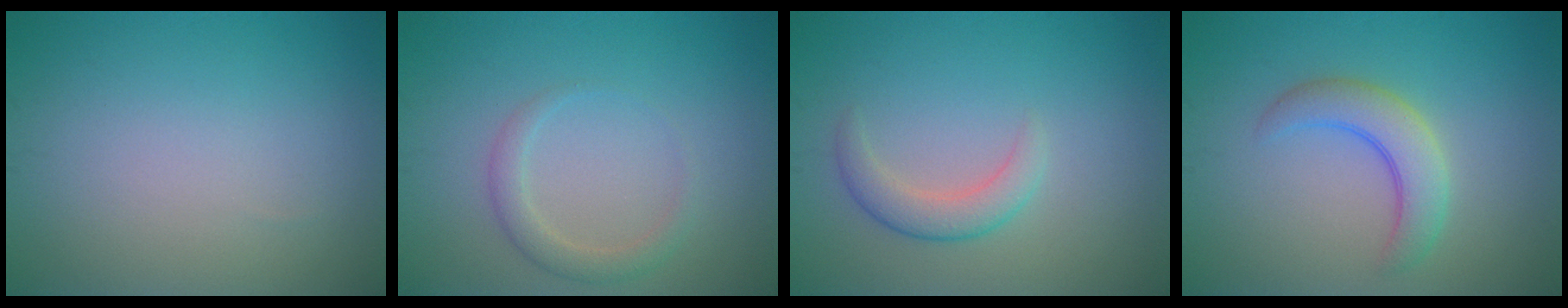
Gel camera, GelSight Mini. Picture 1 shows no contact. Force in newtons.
{"total": 1.9, "press": 1.9, "slide": 0.2}
{"total": 2.4, "press": 2.4, "slide": 0.2}
{"total": 3.8, "press": 3.7, "slide": 0.3}